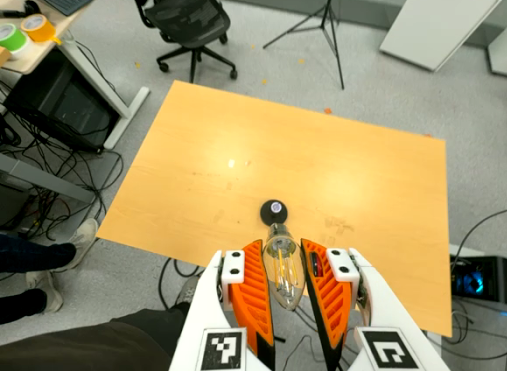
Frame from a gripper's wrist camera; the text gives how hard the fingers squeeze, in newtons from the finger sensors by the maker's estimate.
{"total": 13.7, "left": 14.5, "right": 12.9}